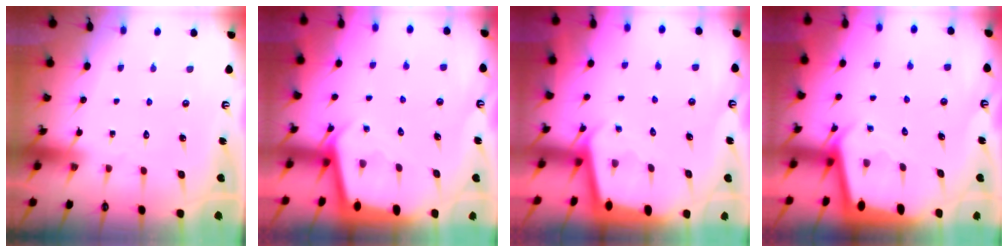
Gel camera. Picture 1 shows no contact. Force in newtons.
{"total": 2.5, "press": 2.5, "slide": 0.1}
{"total": 1.8, "press": 1.8, "slide": 0.0}
{"total": 2.0, "press": 2.0, "slide": 0.1}